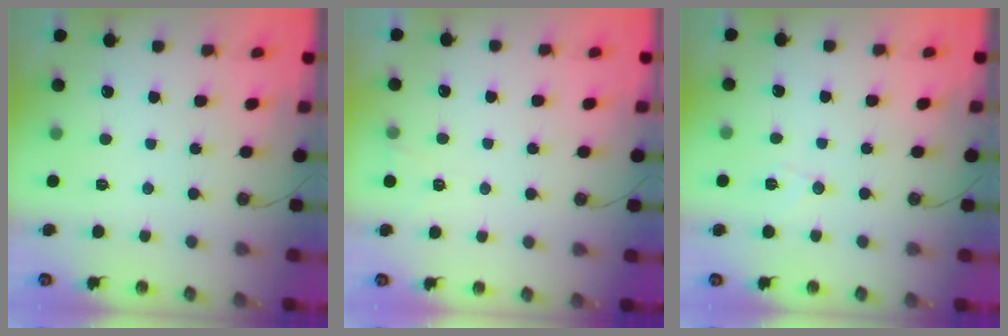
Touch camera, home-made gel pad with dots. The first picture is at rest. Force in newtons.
{"total": 4.5, "press": 1.8, "slide": 4.1}
{"total": 5.1, "press": 4.9, "slide": 1.2}